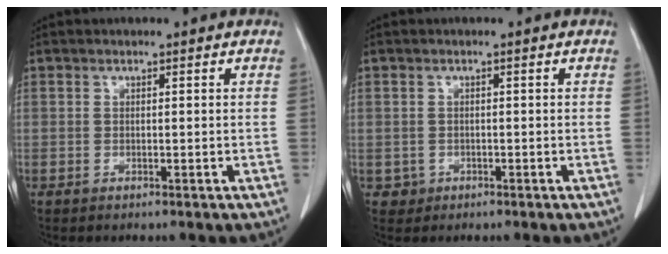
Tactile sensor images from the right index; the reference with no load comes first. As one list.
[{"total": 1.6, "force": [-0.4, 1.5, -0.1], "torque": [0.006, 0.007, -0.003]}]